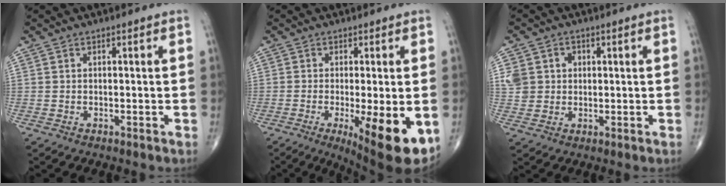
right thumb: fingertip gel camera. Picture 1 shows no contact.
{"total": 12.9, "force": [-4.0, 3.3, 11.9], "torque": [-0.146, -0.019, -0.048]}
{"total": 7.7, "force": [1.8, 6.9, 3.0], "torque": [-0.057, 0.010, 0.041]}